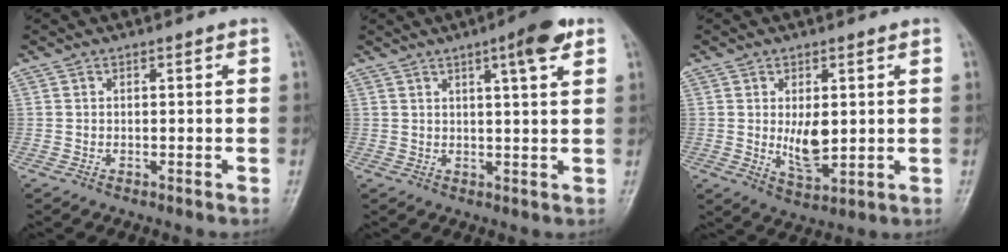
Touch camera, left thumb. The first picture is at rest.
{"total": 6.7, "force": [3.6, 1.2, 5.6], "torque": [-0.075, -0.011, 0.049]}
{"total": 6.4, "force": [0.5, 3.3, 5.5], "torque": [-0.078, -0.017, 0.019]}